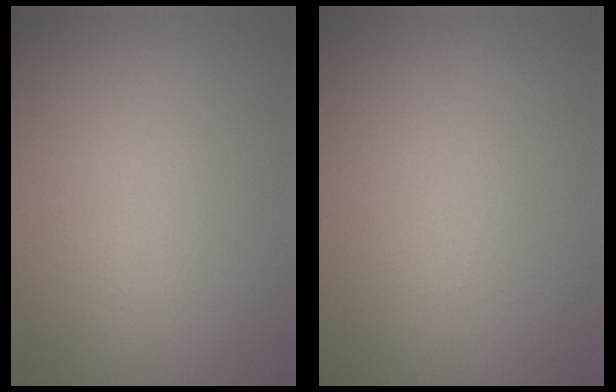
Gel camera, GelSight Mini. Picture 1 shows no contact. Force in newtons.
{"total": 0.0}